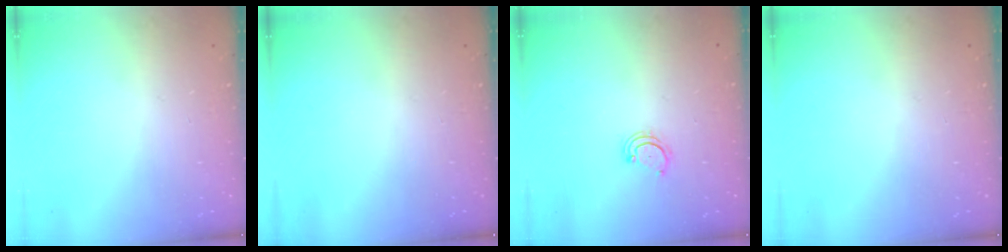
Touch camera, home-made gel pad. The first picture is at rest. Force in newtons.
{"total": 0.0}
{"total": 2.9, "press": 2.9, "slide": 0.3}
{"total": 0.0}